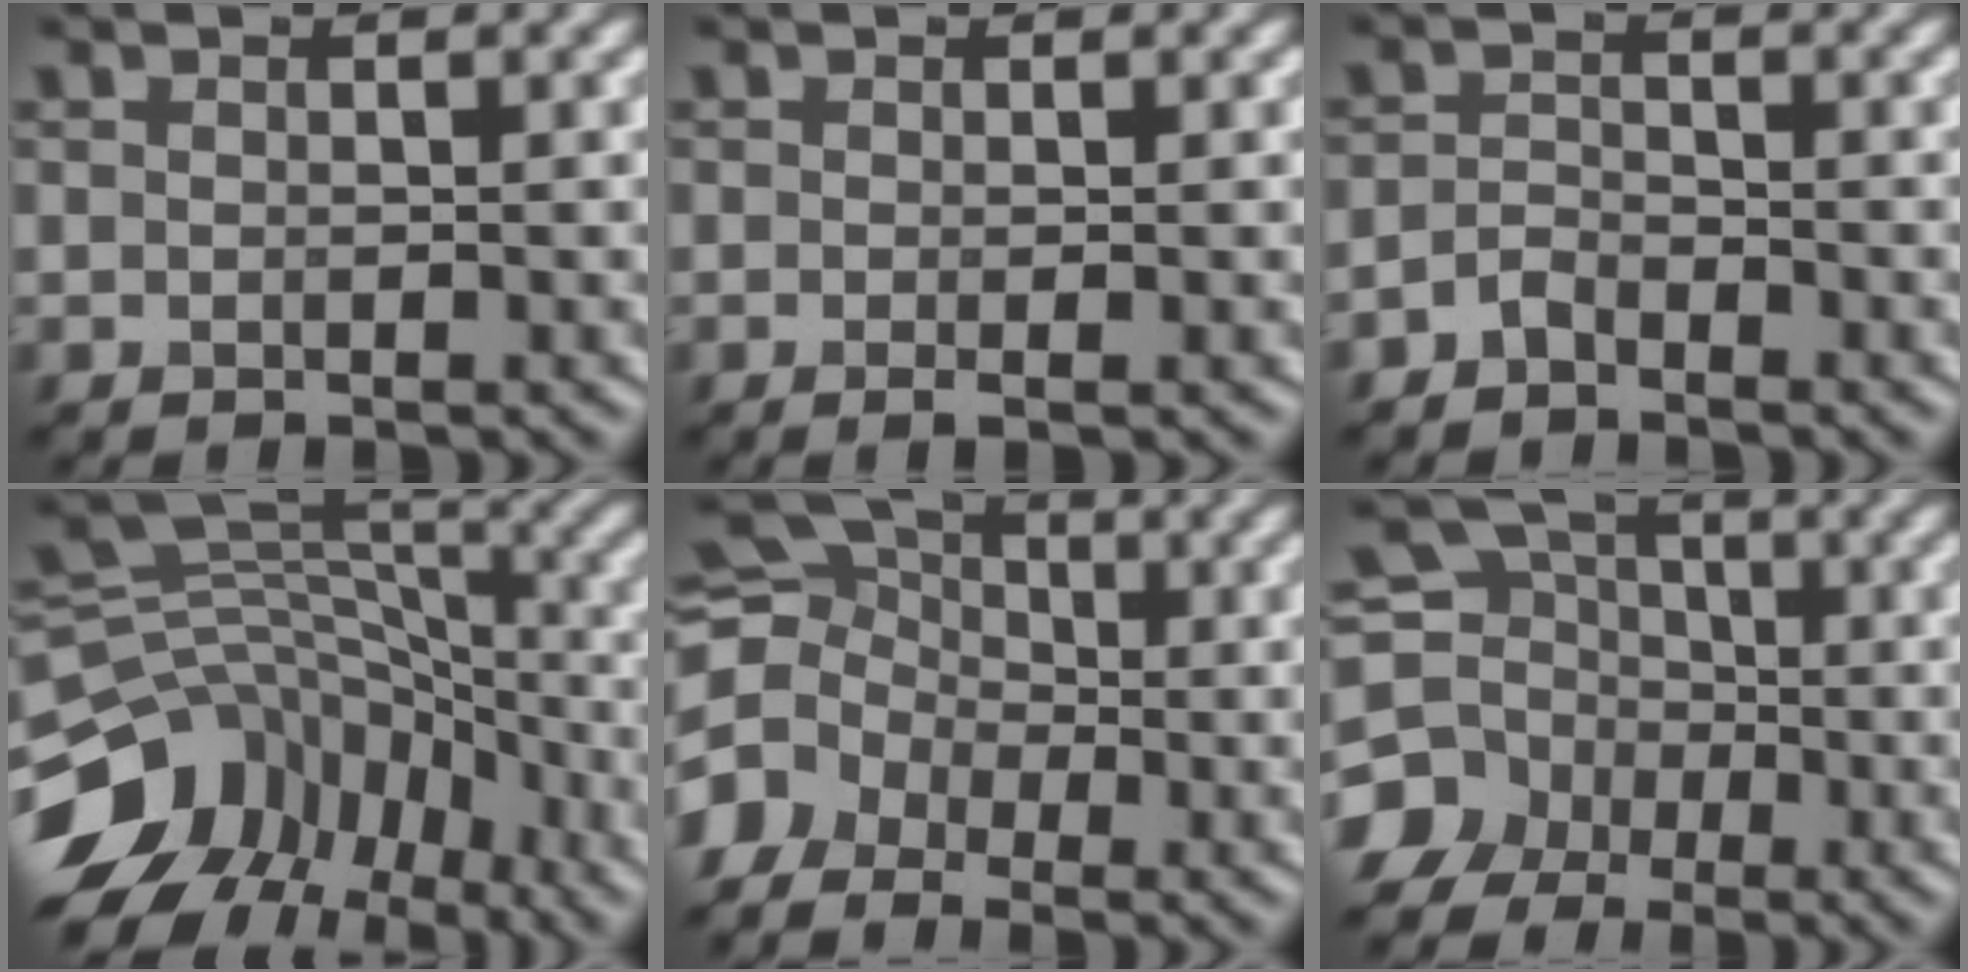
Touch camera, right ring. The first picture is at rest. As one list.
[{"total": 1.0, "force": [-0.2, 0.2, 0.9], "torque": [-0.015, -0.007, -0.004]}, {"total": 1.6, "force": [-1.4, 0.7, 0.5], "torque": [-0.009, 0.007, -0.030]}, {"total": 12.9, "force": [-6.8, 9.3, 5.8], "torque": [-0.122, 0.029, -0.096]}, {"total": 7.8, "force": [-2.2, 6.5, 3.5], "torque": [-0.079, 0.018, -0.065]}, {"total": 7.2, "force": [-2.9, 6.1, 2.3], "torque": [-0.044, -0.010, -0.063]}]